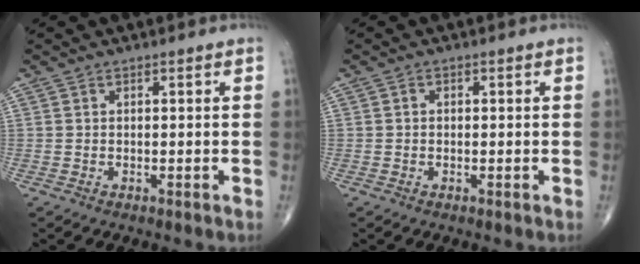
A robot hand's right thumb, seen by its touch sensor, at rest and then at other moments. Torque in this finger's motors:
{"motor_torque": [0.00, -0.22, 0.03, -0.04, 0.04]}